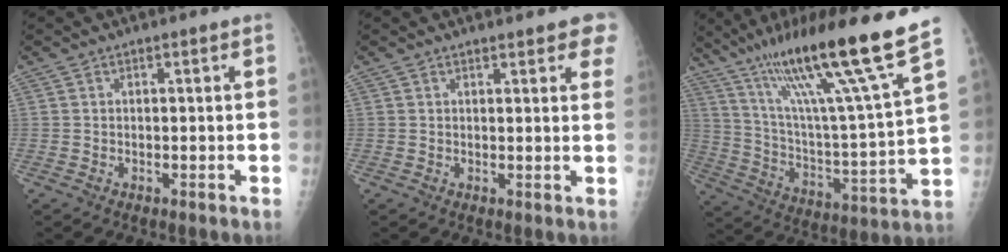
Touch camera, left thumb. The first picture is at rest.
{"total": 5.5, "force": [4.3, 1.7, 3.1], "torque": [-0.007, -0.012, 0.040]}
{"total": 24.3, "force": [16.5, 0.8, 17.8], "torque": [-0.275, -0.064, 0.285]}